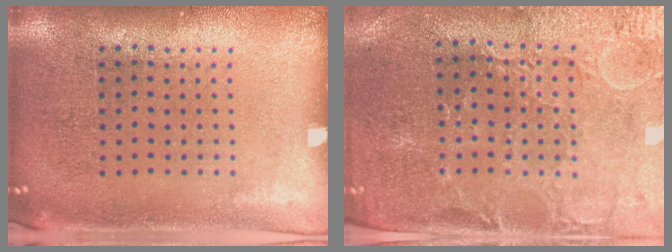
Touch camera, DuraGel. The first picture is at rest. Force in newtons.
{"total": 1.3, "press": 1.3, "slide": 0.4}